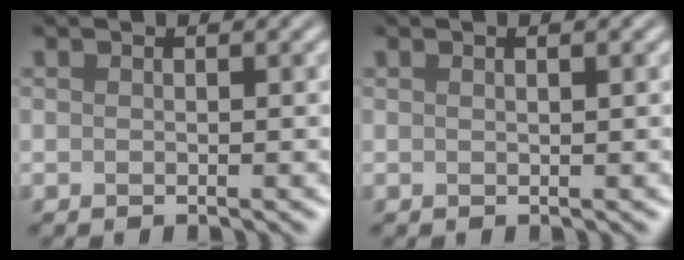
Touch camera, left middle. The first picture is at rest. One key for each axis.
{"total": 1.1, "fx": 0.6, "fy": 0.4, "fz": 0.9, "tx": 0.000, "ty": -0.006, "tz": 0.000}